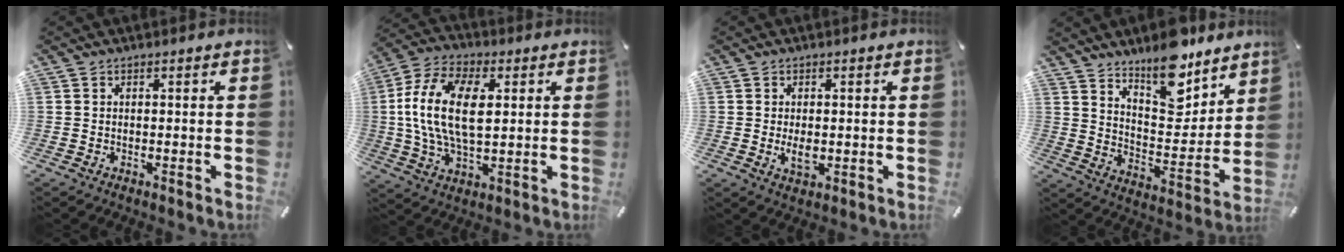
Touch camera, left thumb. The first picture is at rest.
{"total": 16.4, "force": [2.2, 9.1, 13.5], "torque": [-0.299, 0.005, 0.037]}
{"total": 3.4, "force": [-0.2, 2.0, 2.8], "torque": [-0.060, -0.006, -0.007]}
{"total": 14.8, "force": [12.1, 5.9, 6.1], "torque": [-0.084, -0.097, 0.214]}